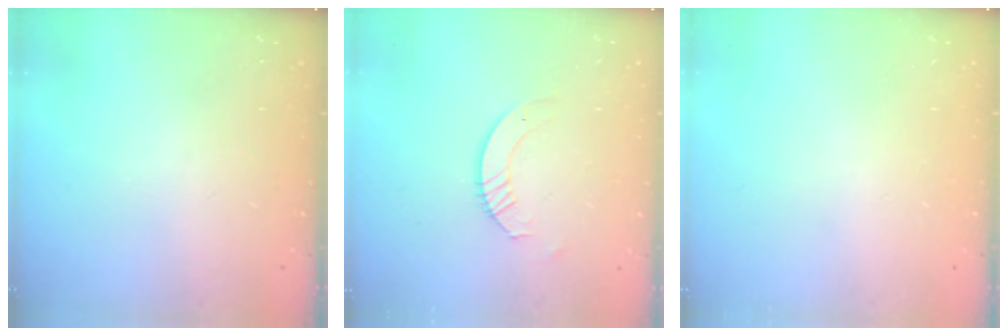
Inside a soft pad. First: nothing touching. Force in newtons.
{"total": 3.8, "press": 3.8, "slide": 0.4}
{"total": 0.0}